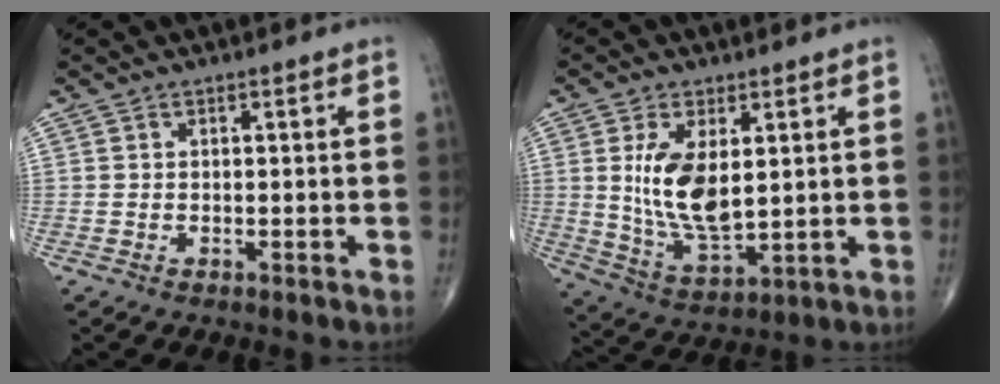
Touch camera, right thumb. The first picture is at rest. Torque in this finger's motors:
{"motor_torque": [0.96, 2.71, 0.69, -0.49, 0.48]}